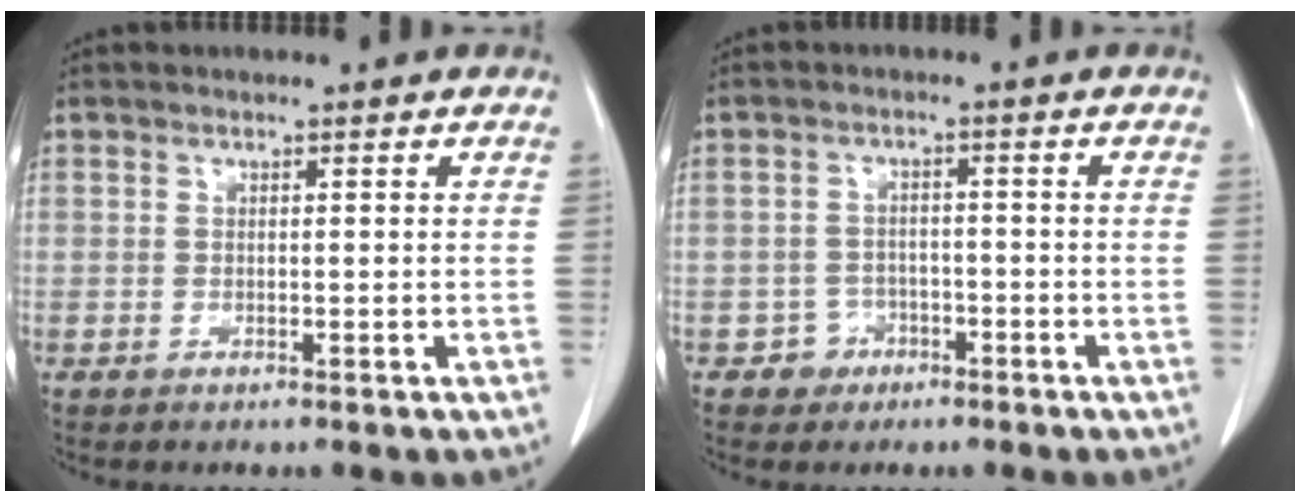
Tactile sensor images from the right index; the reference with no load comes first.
{"total": 3.1, "force": [-1.7, 2.6, -0.1], "torque": [0.009, 0.015, -0.028]}